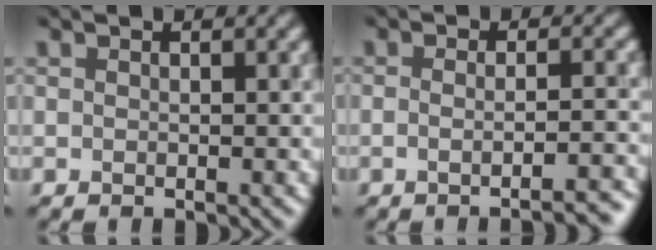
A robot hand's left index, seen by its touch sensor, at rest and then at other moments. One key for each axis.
{"total": 4.7, "fx": -2.4, "fy": 1.5, "fz": 3.7, "tx": -0.016, "ty": 0.005, "tz": -0.018}